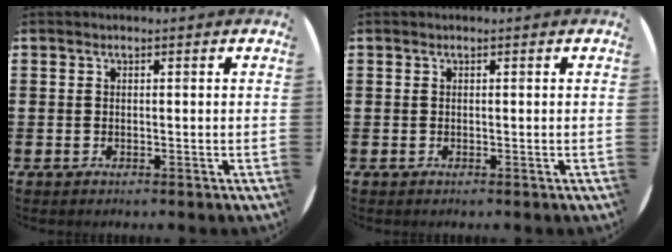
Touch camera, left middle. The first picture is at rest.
{"total": 0.0}